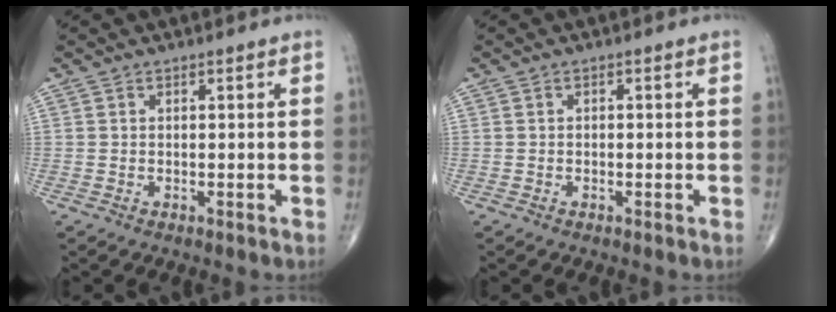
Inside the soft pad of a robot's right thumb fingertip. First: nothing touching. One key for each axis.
{"total": 0.0}